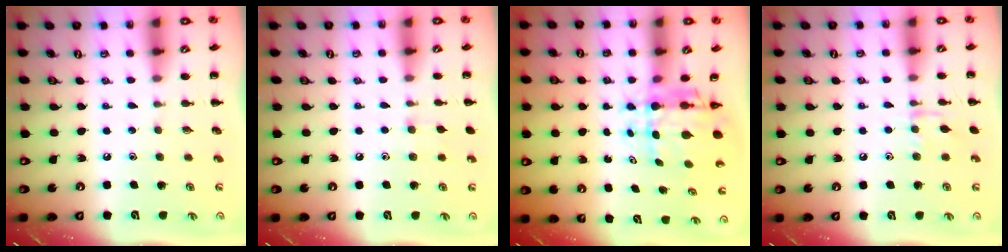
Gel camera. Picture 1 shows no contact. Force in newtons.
{"total": 4.8, "press": 4.4, "slide": 2.0}
{"total": 6.5, "press": 5.9, "slide": 2.6}
{"total": 6.7, "press": 6.7, "slide": 0.8}